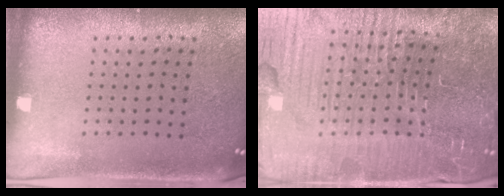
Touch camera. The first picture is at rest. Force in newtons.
{"total": 7.3, "press": 6.5, "slide": 3.4}